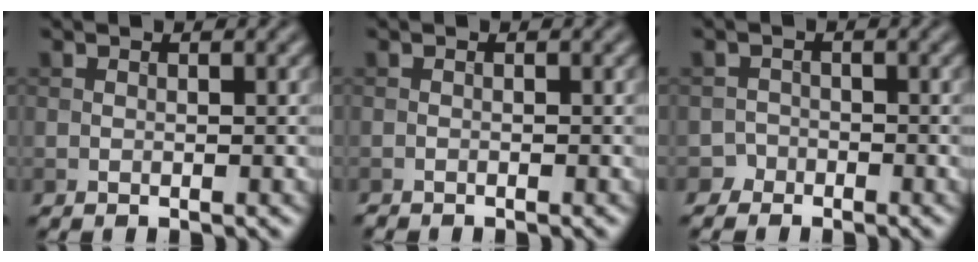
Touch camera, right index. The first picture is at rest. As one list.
[{"total": 0.5, "force": [-0.5, 0.0, 0.1], "torque": [0.002, -0.001, -0.011]}, {"total": 2.0, "force": [-1.5, 1.1, -0.4], "torque": [0.019, 0.011, -0.026]}]